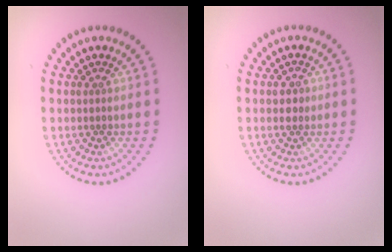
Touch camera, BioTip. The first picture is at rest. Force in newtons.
{"total": 1.3, "press": 1.3, "slide": 0.1}